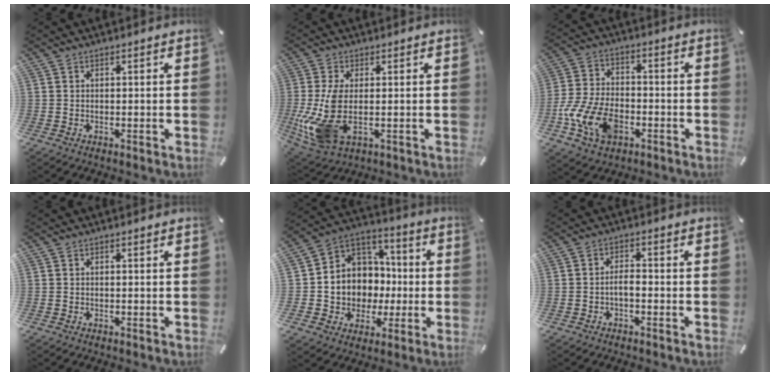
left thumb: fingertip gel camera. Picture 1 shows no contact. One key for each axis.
{"total": 10.9, "fx": -0.3, "fy": 4.7, "fz": 9.8, "tx": -0.230, "ty": -0.027, "tz": 0.000}
{"total": 12.7, "fx": -5.2, "fy": 8.1, "fz": 8.2, "tx": -0.175, "ty": 0.020, "tz": -0.091}
{"total": 0.0}
{"total": 10.1, "fx": -0.7, "fy": 10.0, "fz": 0.8, "tx": -0.033, "ty": -0.020, "tz": 0.003}
{"total": 2.8, "fx": -1.2, "fy": 1.2, "fz": 2.3, "tx": -0.041, "ty": 0.009, "tz": -0.023}